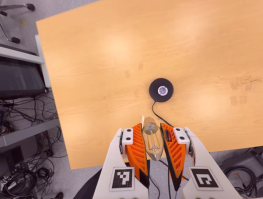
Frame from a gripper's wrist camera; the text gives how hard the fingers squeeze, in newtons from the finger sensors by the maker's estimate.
{"total": 19.9, "left": 21.8, "right": 18.1}